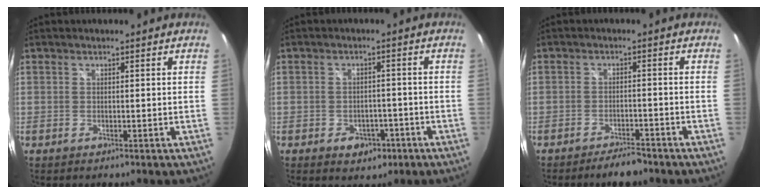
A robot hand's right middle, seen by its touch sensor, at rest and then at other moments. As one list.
[{"total": 4.9, "force": [-2.6, 3.5, 2.3], "torque": [-0.044, 0.008, -0.023]}, {"total": 4.5, "force": [-3.9, 1.3, 1.9], "torque": [-0.045, -0.002, -0.060]}]